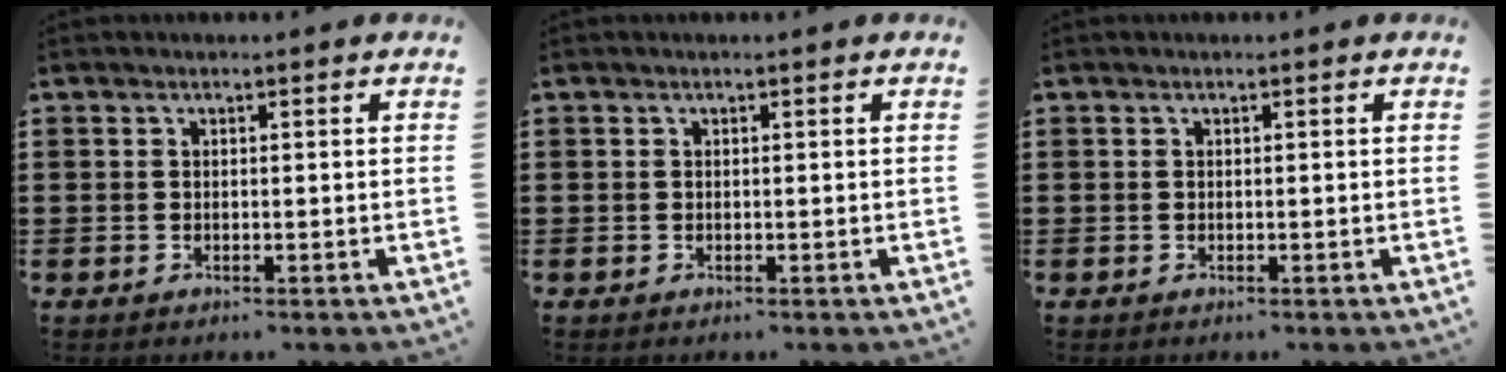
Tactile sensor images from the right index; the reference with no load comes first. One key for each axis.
{"total": 0.0}
{"total": 0.0}